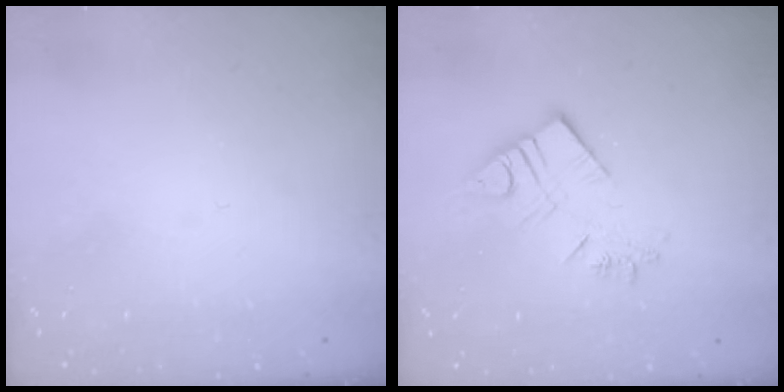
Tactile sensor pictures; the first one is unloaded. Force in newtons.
{"total": 11.4, "press": 11.4, "slide": 0.9}